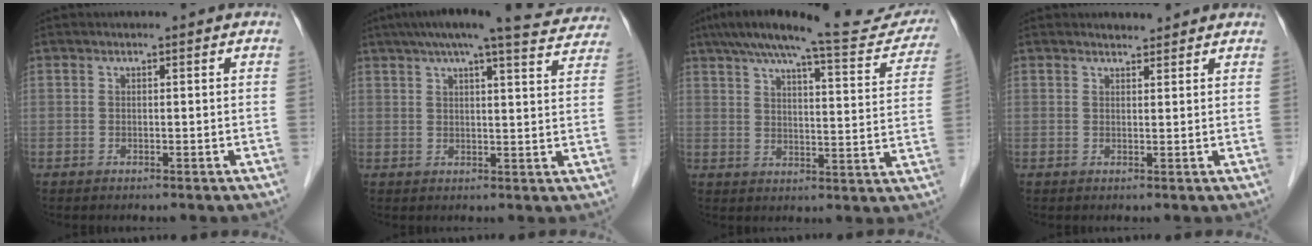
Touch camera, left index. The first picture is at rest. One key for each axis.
{"total": 19.0, "fx": 16.5, "fy": 2.3, "fz": 9.1, "tx": -0.132, "ty": 0.029, "tz": 0.203}
{"total": 20.3, "fx": 17.9, "fy": 3.0, "fz": 9.0, "tx": -0.132, "ty": -0.001, "tz": 0.227}
{"total": 2.5, "fx": 2.4, "fy": 0.8, "fz": 0.5, "tx": -0.012, "ty": 0.012, "tz": 0.033}